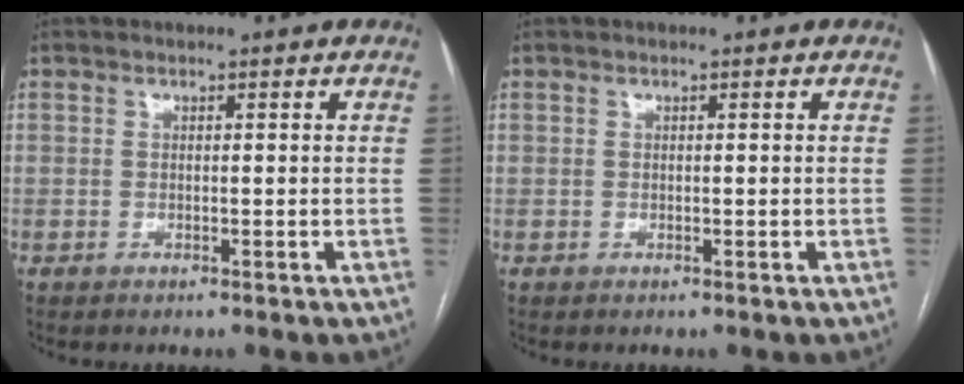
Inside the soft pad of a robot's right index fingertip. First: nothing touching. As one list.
[{"total": 0.0}]